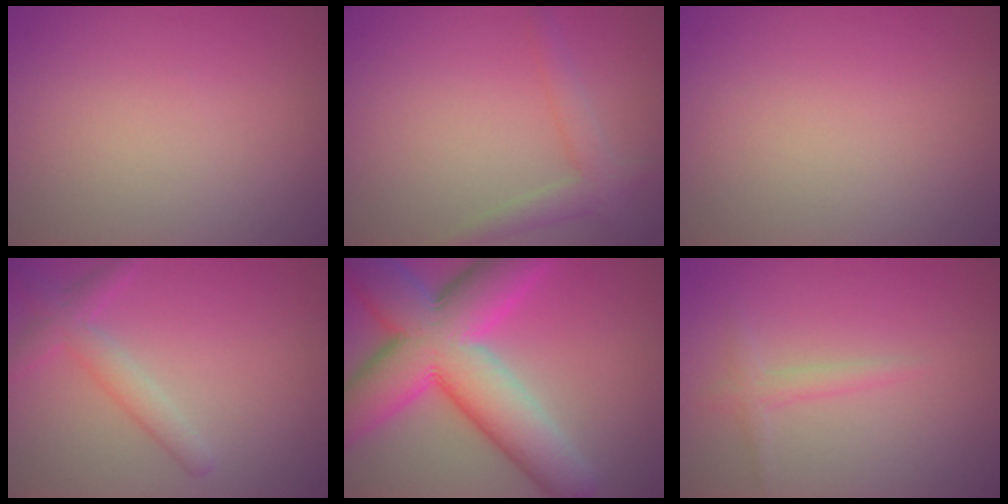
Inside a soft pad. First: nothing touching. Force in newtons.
{"total": 2.3, "press": 2.3, "slide": 0.1}
{"total": 0.0}
{"total": 2.5, "press": 2.5, "slide": 0.2}
{"total": 12.8, "press": 12.8, "slide": 0.3}
{"total": 1.3, "press": 1.3, "slide": 0.0}